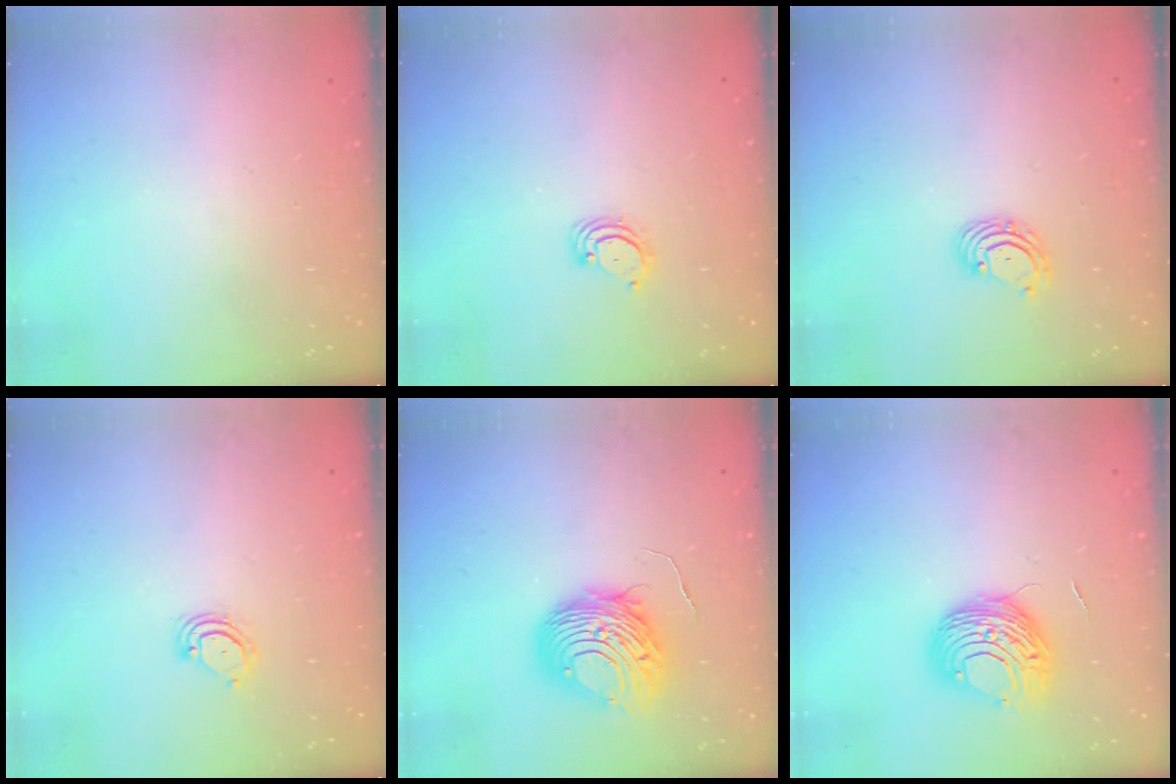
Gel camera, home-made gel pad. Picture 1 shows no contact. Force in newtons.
{"total": 3.1, "press": 3.1, "slide": 0.3}
{"total": 3.4, "press": 3.3, "slide": 0.5}
{"total": 4.3, "press": 4.3, "slide": 0.3}
{"total": 11.0, "press": 11.0, "slide": 0.8}
{"total": 10.4, "press": 10.4, "slide": 0.5}